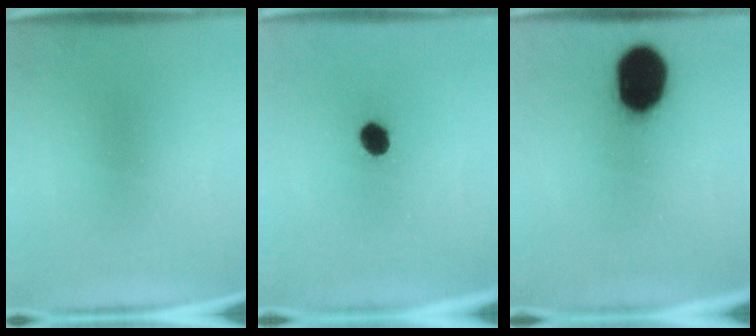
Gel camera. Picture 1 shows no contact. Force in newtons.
{"total": 4.2}
{"total": 18.7}